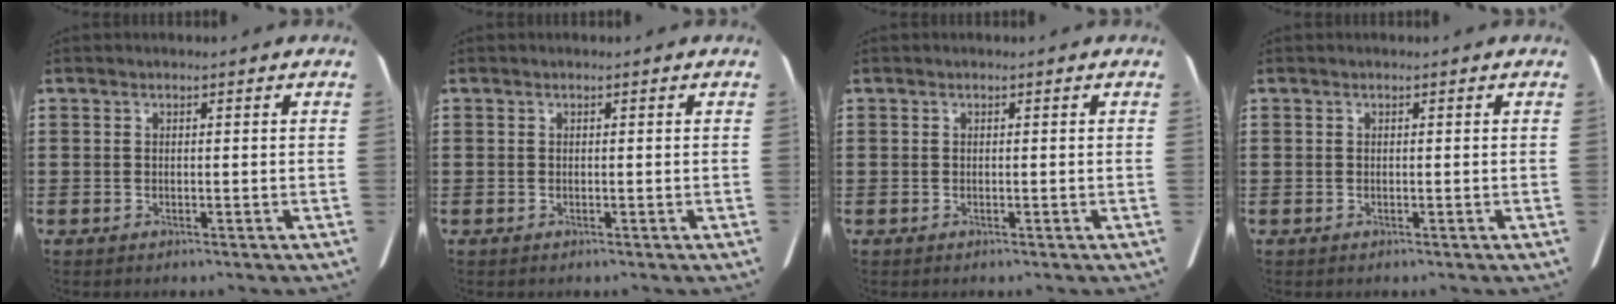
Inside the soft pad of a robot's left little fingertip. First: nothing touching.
{"total": 0.0}
{"total": 0.0}
{"total": 0.0}